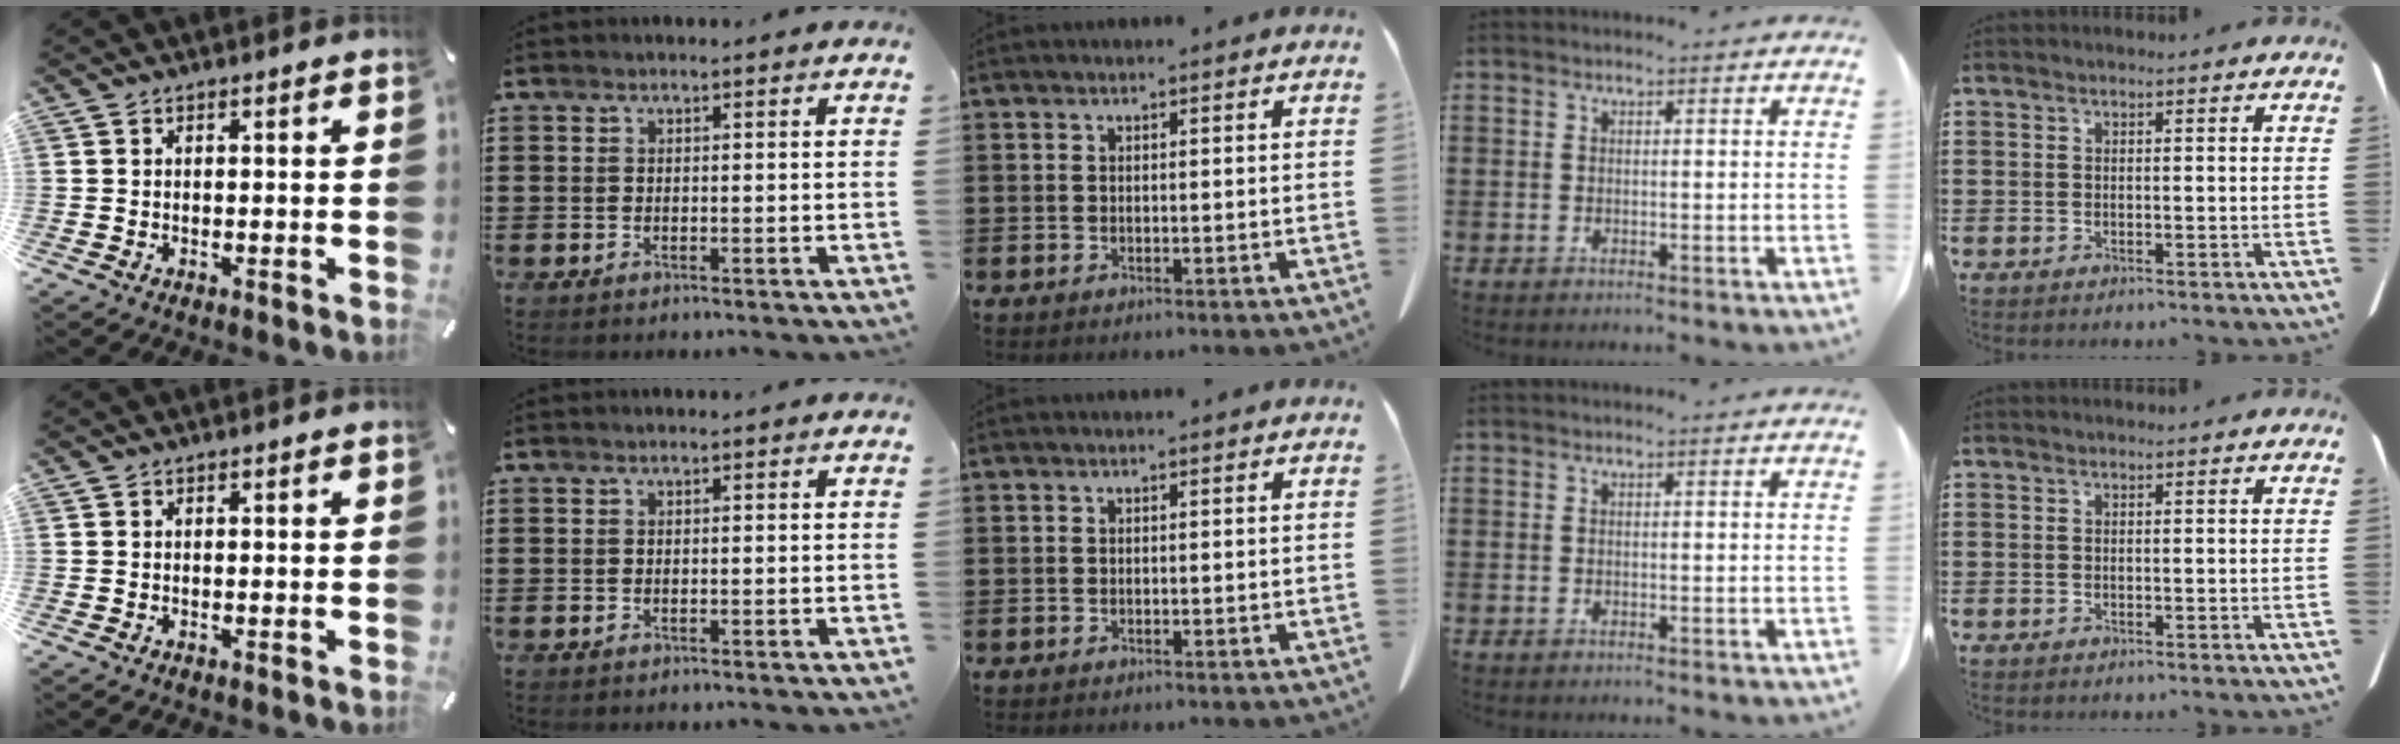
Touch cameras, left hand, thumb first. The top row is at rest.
{}